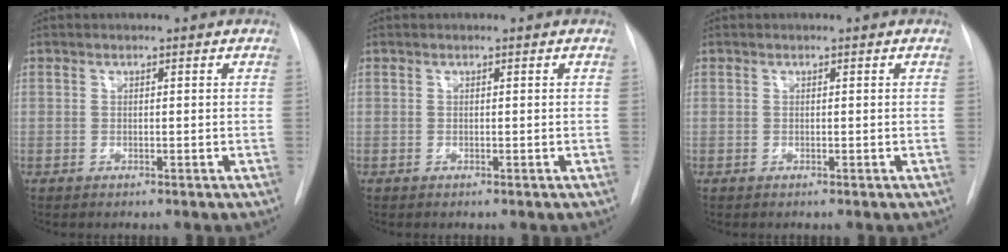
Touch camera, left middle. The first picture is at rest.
{"total": 0.0}
{"total": 0.0}